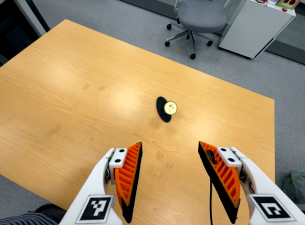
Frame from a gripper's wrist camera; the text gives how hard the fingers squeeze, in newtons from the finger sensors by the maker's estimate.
{"total": 0.0}